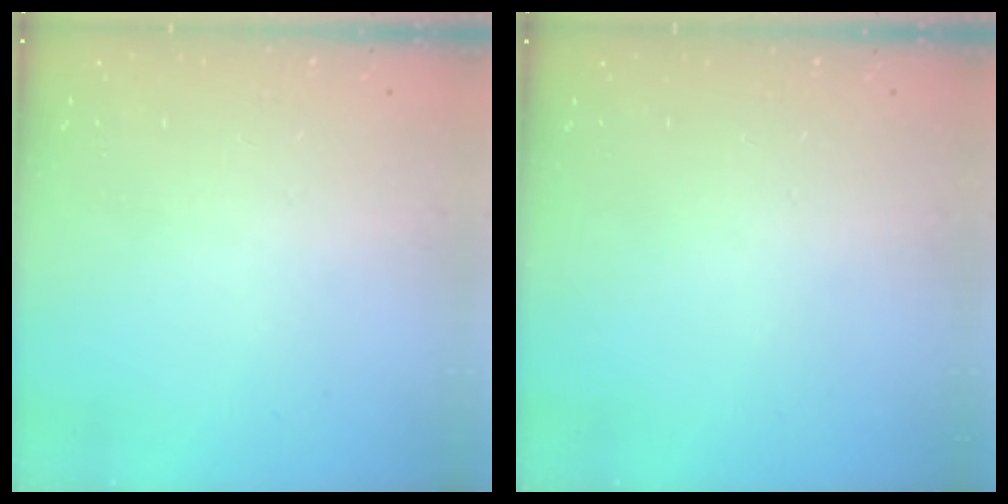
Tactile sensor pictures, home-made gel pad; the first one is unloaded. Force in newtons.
{"total": 0.0}